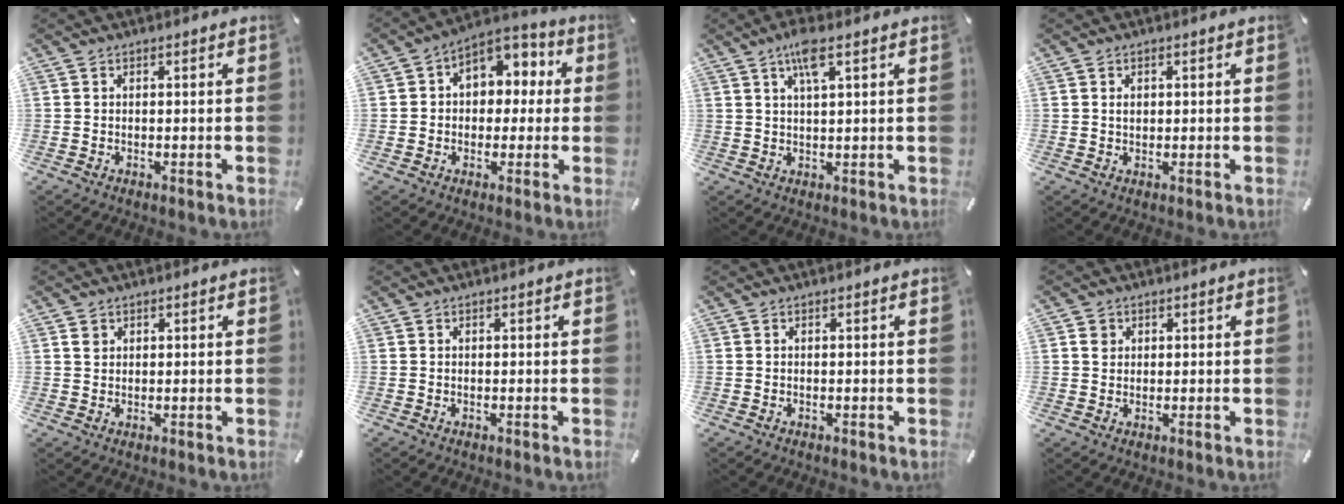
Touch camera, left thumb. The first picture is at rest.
{"total": 7.6, "force": [0.5, 7.0, 2.8], "torque": [-0.040, 0.001, 0.009]}
{"total": 5.8, "force": [3.1, 1.1, 4.8], "torque": [-0.102, 0.006, 0.052]}
{"total": 1.5, "force": [0.4, 1.1, 0.9], "torque": [-0.013, 0.002, 0.004]}
{"total": 1.7, "force": [0.9, 1.4, 0.5], "torque": [0.003, -0.005, 0.014]}
{"total": 0.0}
{"total": 0.0}
{"total": 2.0, "force": [0.7, 1.9, 0.5], "torque": [0.003, -0.002, 0.008]}